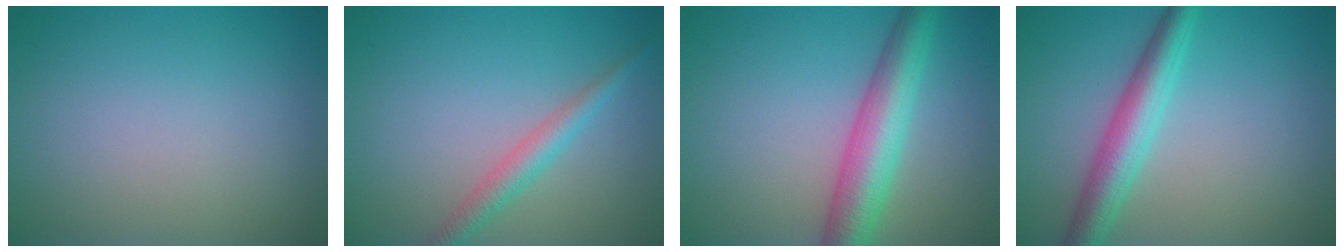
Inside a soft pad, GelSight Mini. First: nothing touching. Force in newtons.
{"total": 2.5, "press": 2.5, "slide": 0.1}
{"total": 6.2, "press": 6.2, "slide": 0.2}
{"total": 4.4, "press": 4.4, "slide": 0.1}